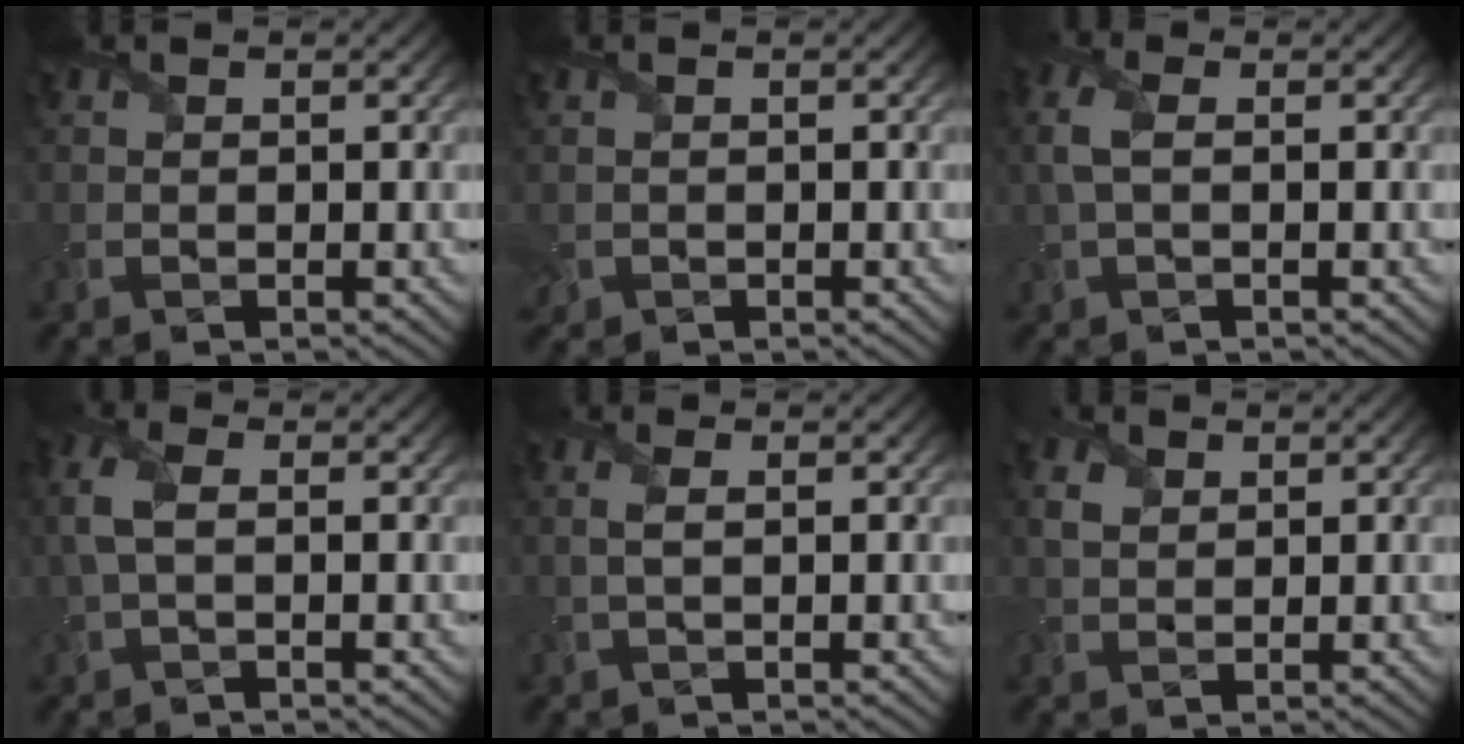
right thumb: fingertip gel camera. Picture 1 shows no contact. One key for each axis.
{"total": 1.0, "fx": -0.1, "fy": 1.0, "fz": 0.2, "tx": -0.012, "ty": -0.003, "tz": -0.004}
{"total": 3.7, "fx": 0.4, "fy": 1.8, "fz": 3.2, "tx": -0.091, "ty": 0.011, "tz": 0.005}
{"total": 4.2, "fx": 0.2, "fy": 2.1, "fz": 3.7, "tx": -0.100, "ty": 0.013, "tz": 0.002}
{"total": 1.9, "fx": 0.0, "fy": 0.4, "fz": 1.9, "tx": -0.046, "ty": 0.004, "tz": 0.001}
{"total": 2.4, "fx": 1.0, "fy": 1.7, "fz": 1.4, "tx": -0.042, "ty": 0.005, "tz": 0.018}